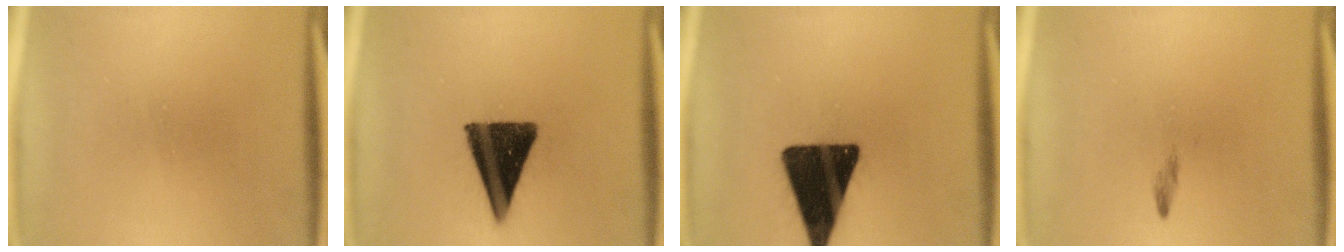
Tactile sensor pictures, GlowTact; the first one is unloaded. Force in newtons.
{"total": 14.4}
{"total": 18.9}
{"total": 0.7}